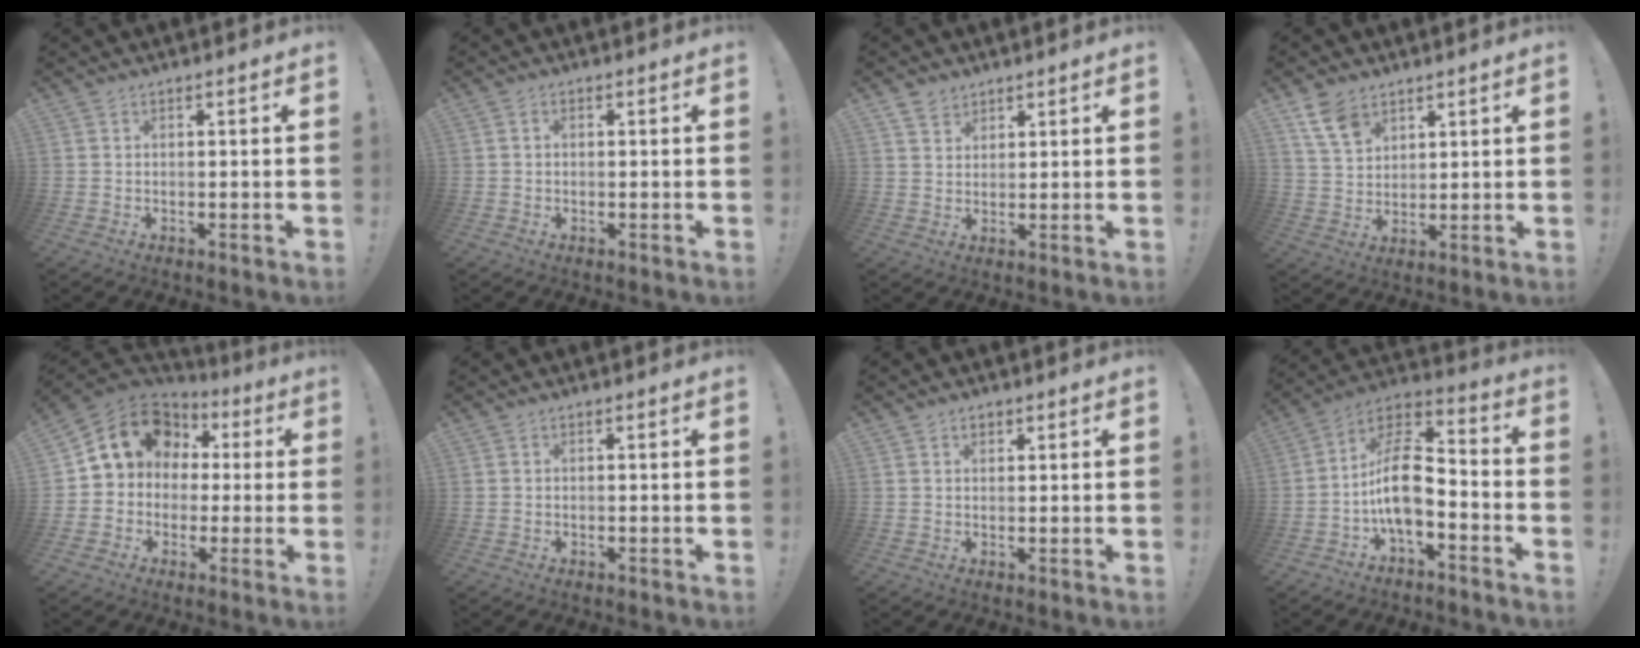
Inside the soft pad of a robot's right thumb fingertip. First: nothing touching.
{"total": 0.8, "force": [-0.2, 0.7, 0.4], "torque": [-0.013, 0.005, -0.004]}
{"total": 3.7, "force": [2.8, 2.3, 0.3], "torque": [-0.010, -0.013, 0.054]}
{"total": 9.0, "force": [5.8, 5.5, 4.2], "torque": [-0.078, -0.022, 0.114]}
{"total": 14.0, "force": [3.7, 11.6, 6.9], "torque": [-0.104, -0.003, 0.079]}
{"total": 0.0}
{"total": 1.6, "force": [1.0, 1.1, 0.7], "torque": [-0.001, -0.004, 0.015]}
{"total": 13.8, "force": [-3.5, 7.1, 11.3], "torque": [-0.214, 0.023, -0.057]}